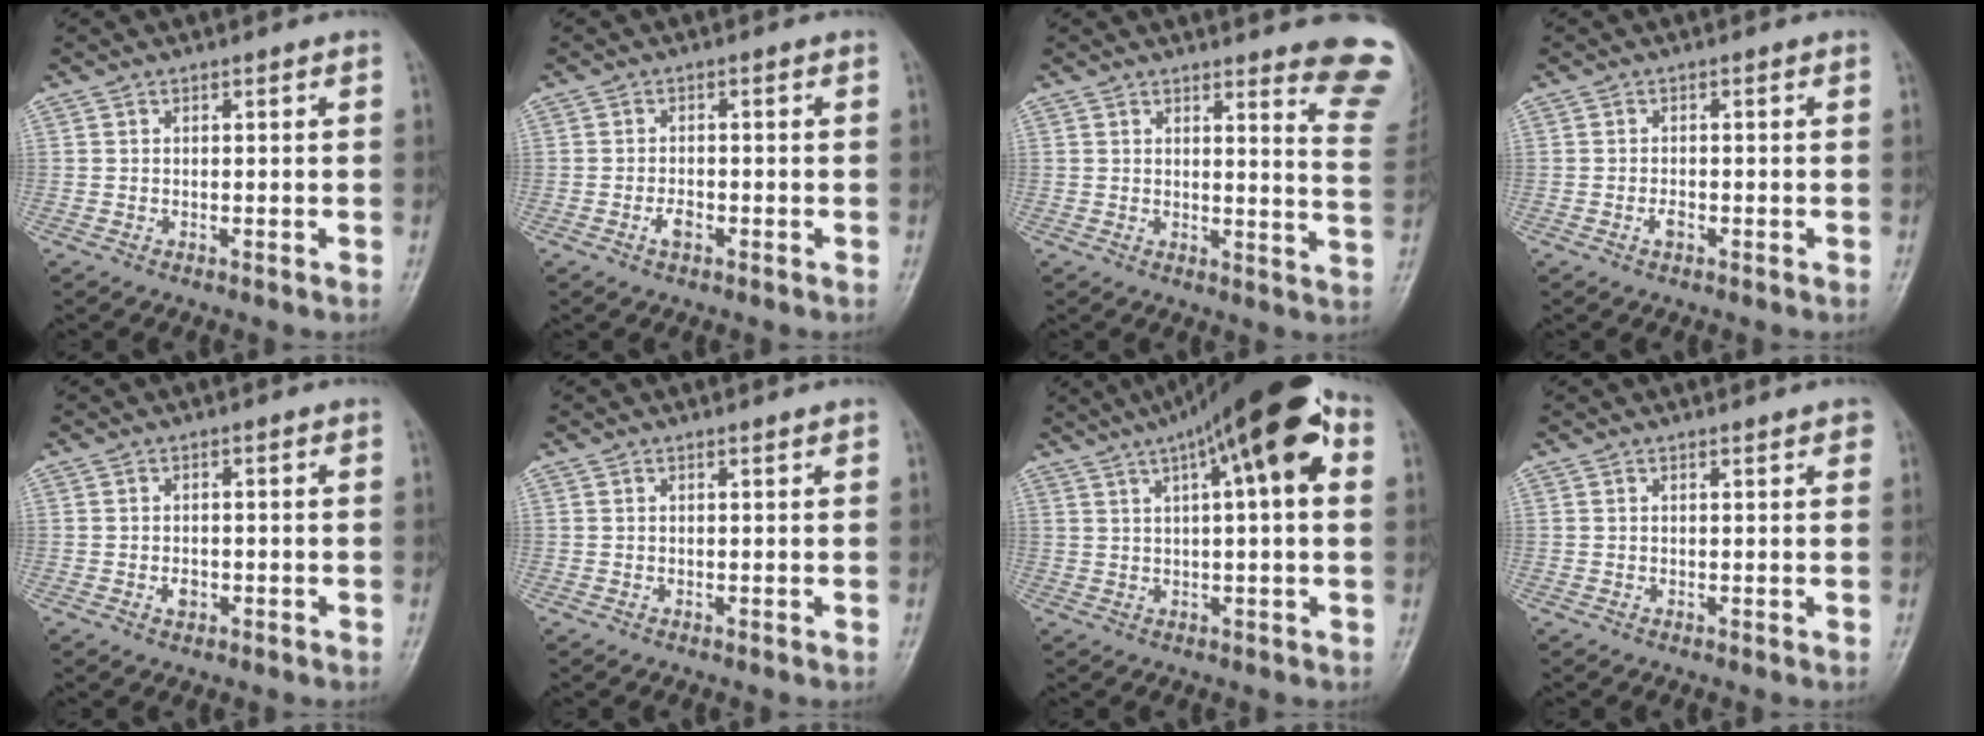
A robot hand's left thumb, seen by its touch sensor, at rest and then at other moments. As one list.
[{"total": 2.1, "force": [-1.1, 1.1, 1.5], "torque": [-0.027, 0.005, -0.021]}, {"total": 11.2, "force": [9.7, 1.3, 5.6], "torque": [-0.038, -0.092, 0.088]}, {"total": 1.5, "force": [-0.7, 0.8, 1.0], "torque": [-0.019, 0.002, -0.015]}, {"total": 1.8, "force": [-0.6, 1.3, 1.1], "torque": [-0.013, 0.002, -0.009]}, {"total": 0.5, "force": [0.4, 0.1, 0.3], "torque": [-0.006, -0.002, 0.007]}, {"total": 17.4, "force": [6.8, 4.5, 15.4], "torque": [-0.230, 0.031, 0.096]}, {"total": 1.6, "force": [1.1, 0.5, 1.0], "torque": [-0.009, -0.003, 0.012]}]